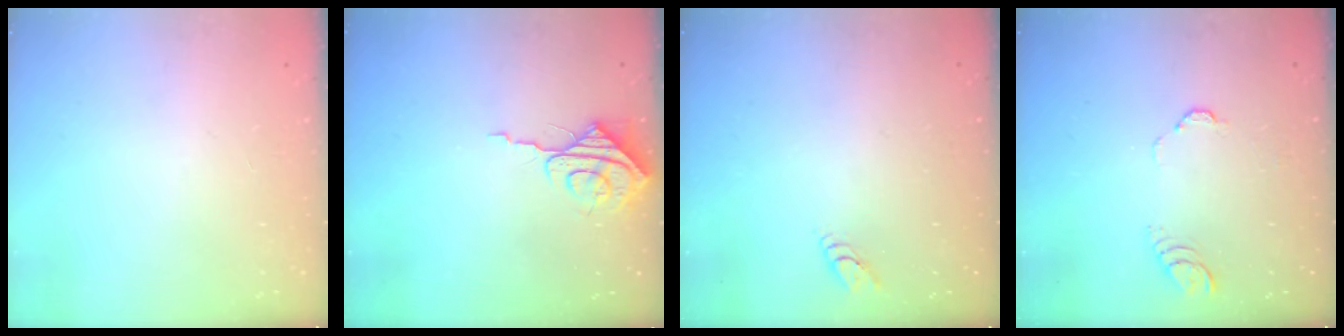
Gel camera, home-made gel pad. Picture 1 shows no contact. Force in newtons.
{"total": 7.6, "press": 7.5, "slide": 0.7}
{"total": 2.6, "press": 2.6, "slide": 0.3}
{"total": 3.3, "press": 3.3, "slide": 0.2}